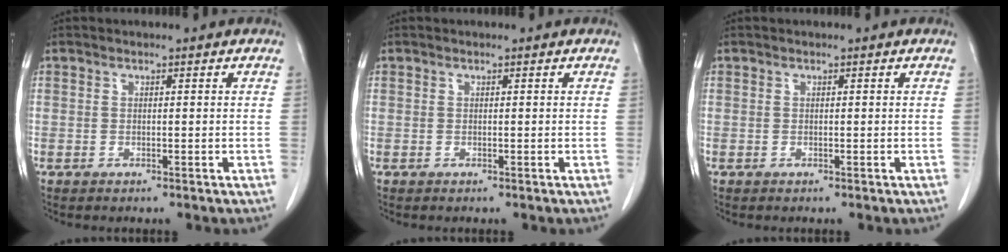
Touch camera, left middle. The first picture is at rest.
{"total": 0.0}
{"total": 0.0}